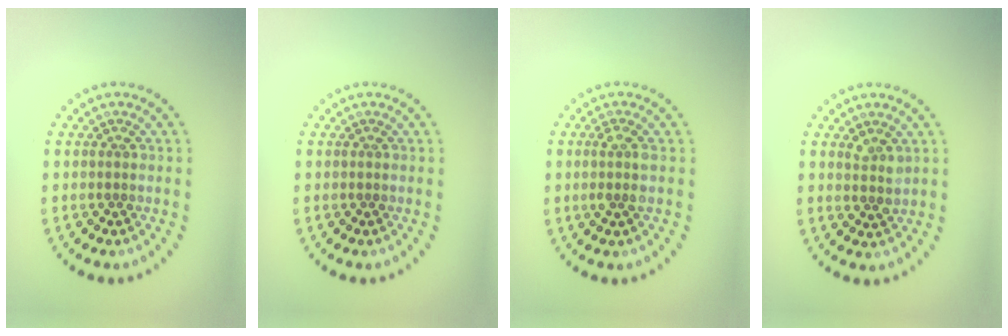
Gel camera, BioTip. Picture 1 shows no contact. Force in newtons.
{"total": 0.0}
{"total": 1.6, "press": 1.5, "slide": 0.7}
{"total": 1.4, "press": 1.3, "slide": 0.6}